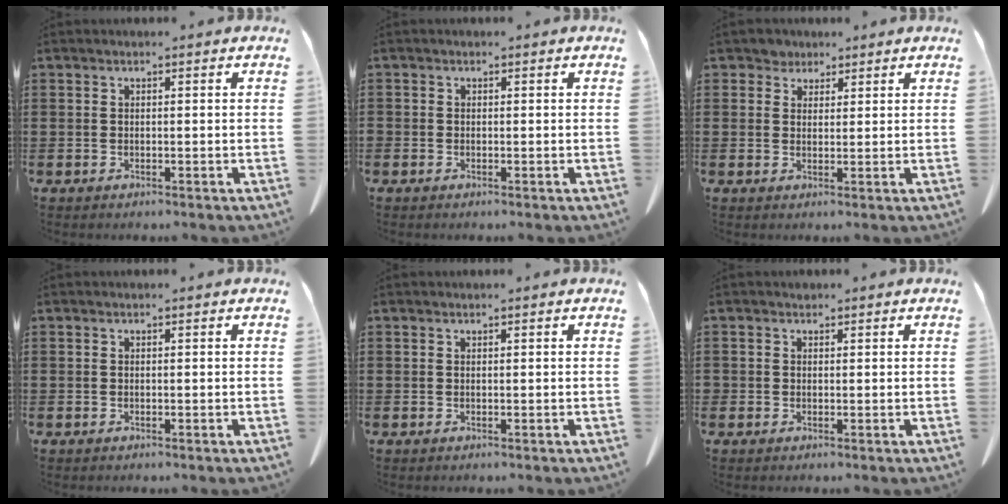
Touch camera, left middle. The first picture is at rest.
{"total": 0.5, "force": [-0.3, 0.4, 0.1], "torque": [-0.002, 0.002, -0.007]}
{"total": 2.4, "force": [1.9, 1.5, 0.2], "torque": [-0.014, 0.010, 0.035]}
{"total": 0.0}
{"total": 0.0}
{"total": 0.8, "force": [0.4, 0.7, 0.0], "torque": [-0.004, 0.002, 0.008]}